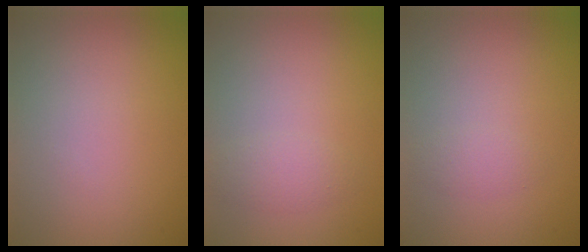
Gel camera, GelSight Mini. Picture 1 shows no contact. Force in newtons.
{"total": 1.6, "press": 1.6, "slide": 0.1}
{"total": 1.1, "press": 1.1, "slide": 0.1}